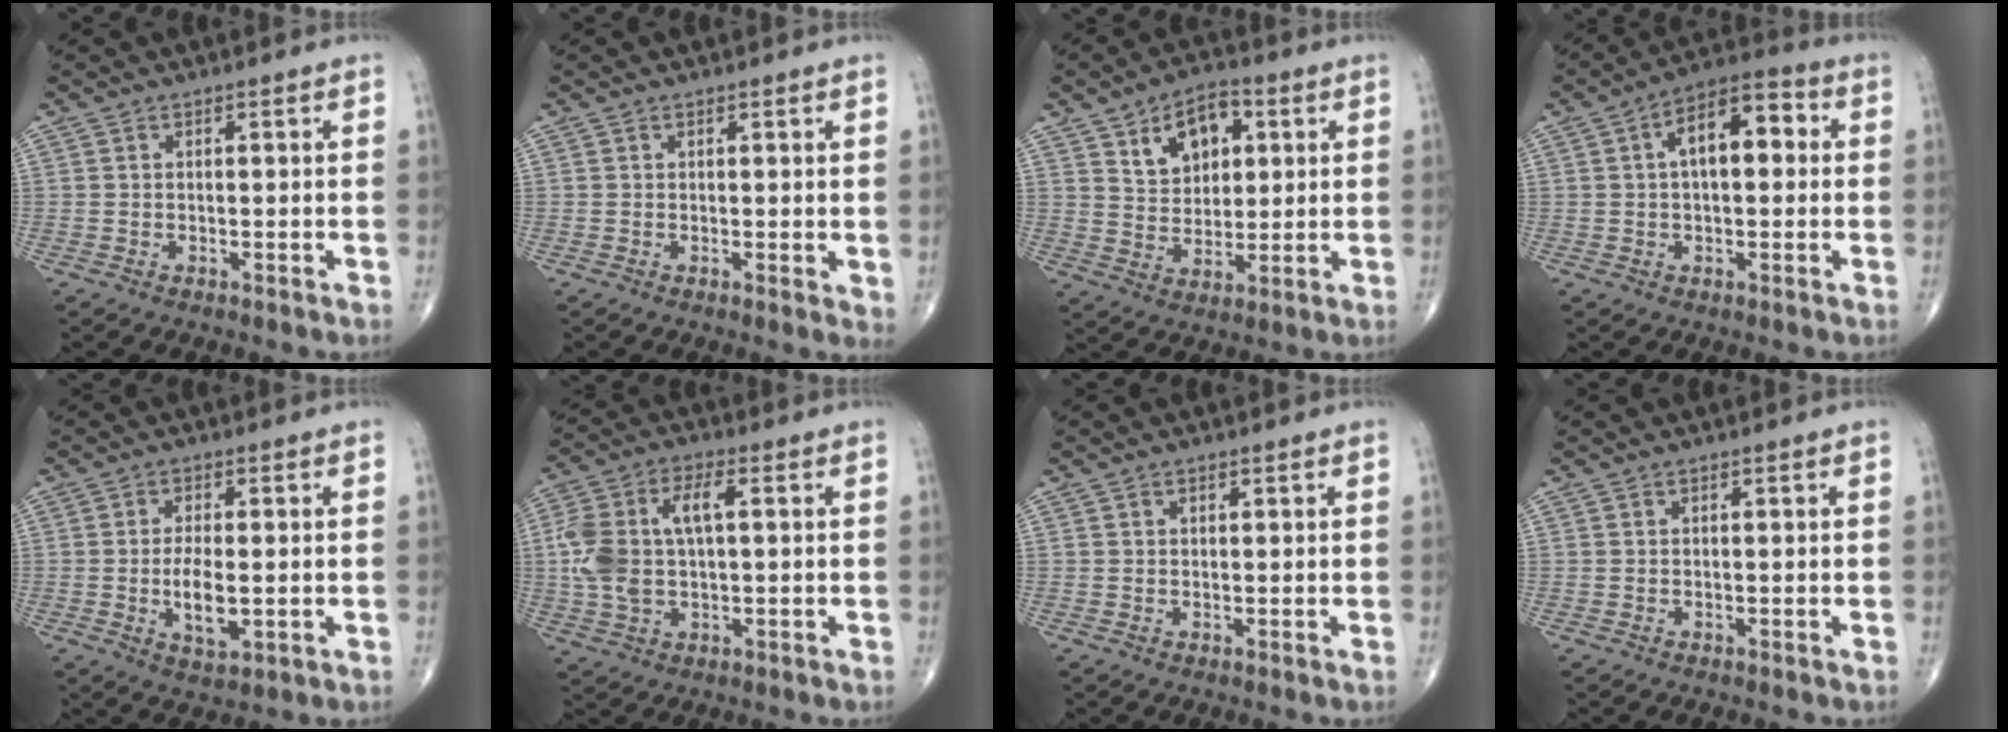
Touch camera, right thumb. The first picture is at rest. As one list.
[{"total": 1.7, "force": [0.5, 0.6, 1.5], "torque": [-0.020, -0.007, 0.006]}, {"total": 10.6, "force": [4.2, 7.0, 6.8], "torque": [-0.071, -0.011, 0.072]}, {"total": 11.0, "force": [1.8, 5.6, 9.3], "torque": [-0.133, 0.031, 0.017]}, {"total": 6.6, "force": [-0.8, 2.8, 6.0], "torque": [-0.106, -0.011, -0.012]}, {"total": 12.3, "force": [1.0, 6.4, 10.4], "torque": [-0.235, 0.021, 0.020]}, {"total": 0.6, "force": [0.4, 0.4, 0.3], "torque": [-0.001, -0.001, 0.005]}, {"total": 0.0}]